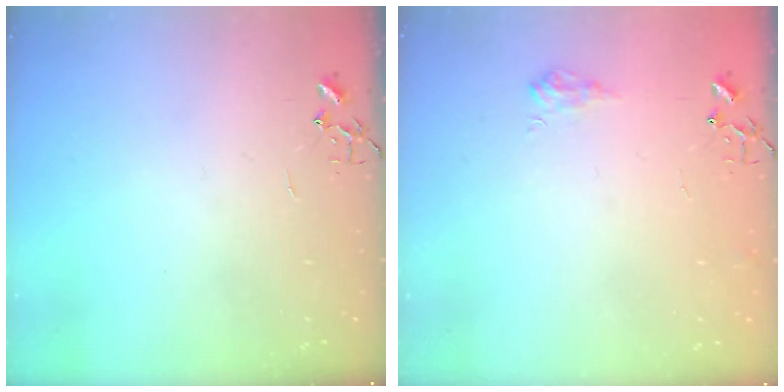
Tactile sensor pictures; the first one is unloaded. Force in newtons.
{"total": 6.7, "press": 6.6, "slide": 0.9}